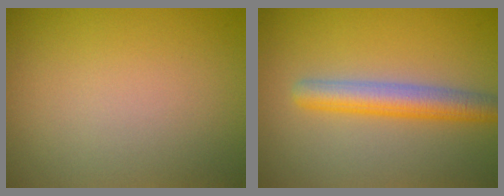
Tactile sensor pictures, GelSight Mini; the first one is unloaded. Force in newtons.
{"total": 4.1, "press": 4.1, "slide": 0.1}